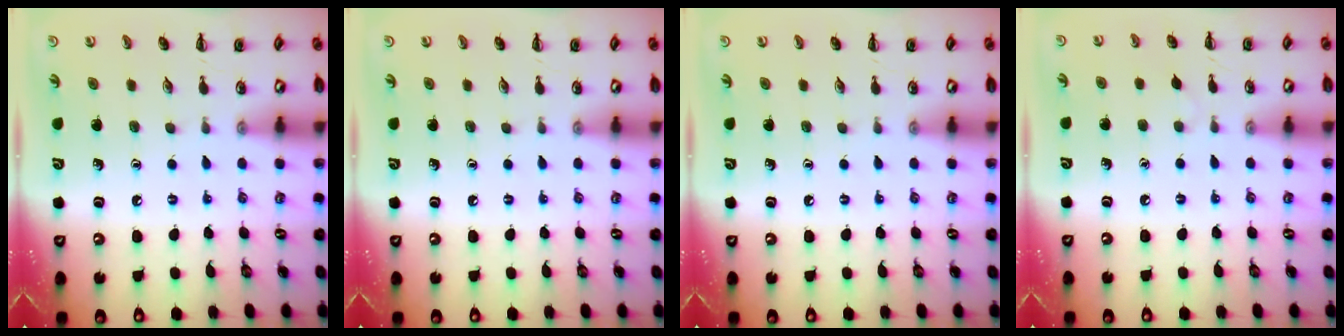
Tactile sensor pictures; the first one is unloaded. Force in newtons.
{"total": 0.0}
{"total": 0.0}
{"total": 2.3, "press": 2.1, "slide": 0.9}